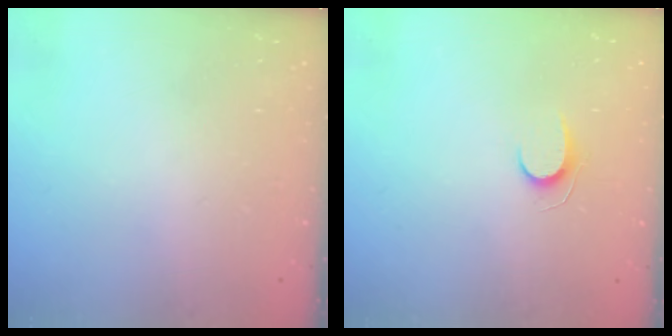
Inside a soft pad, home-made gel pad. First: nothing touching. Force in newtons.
{"total": 5.6, "press": 5.6, "slide": 0.5}